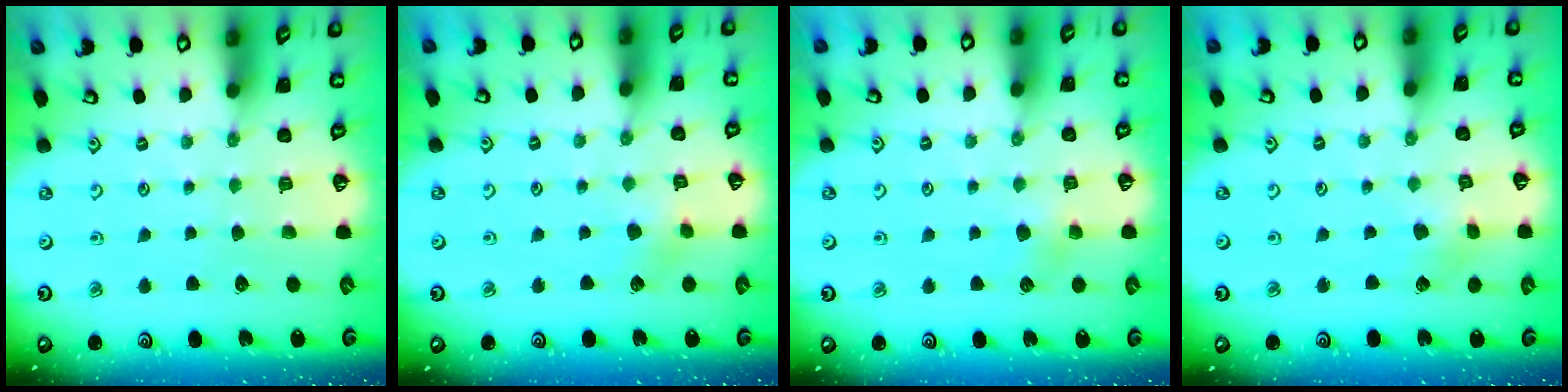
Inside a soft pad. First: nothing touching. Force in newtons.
{"total": 3.2, "press": 3.1, "slide": 0.5}
{"total": 5.6, "press": 5.6, "slide": 0.4}
{"total": 3.3, "press": 3.3, "slide": 0.3}